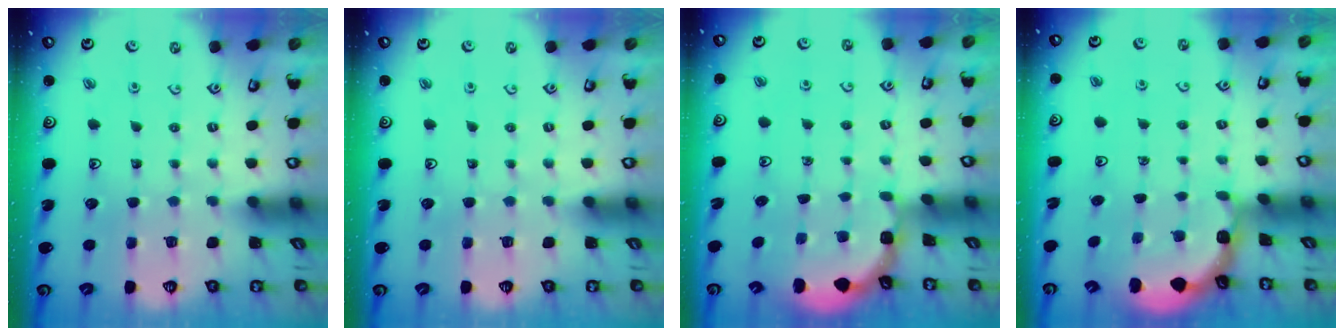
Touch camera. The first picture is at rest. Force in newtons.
{"total": 0.0}
{"total": 1.6, "press": 1.6, "slide": 0.2}
{"total": 1.3, "press": 1.3, "slide": 0.1}